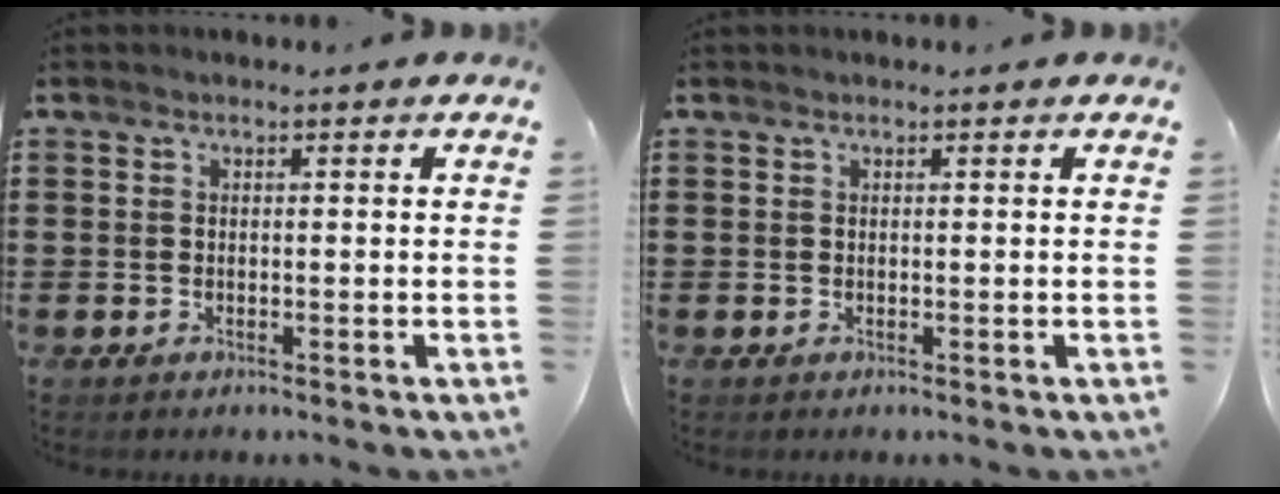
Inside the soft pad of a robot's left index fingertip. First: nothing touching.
{"total": 0.0}